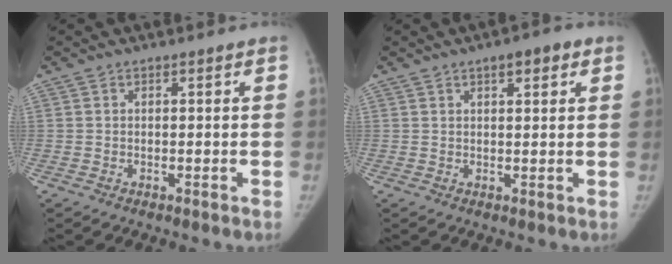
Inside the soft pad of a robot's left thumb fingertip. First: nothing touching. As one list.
[{"total": 4.0, "force": [2.1, 1.4, 3.1], "torque": [-0.032, -0.002, 0.026]}]